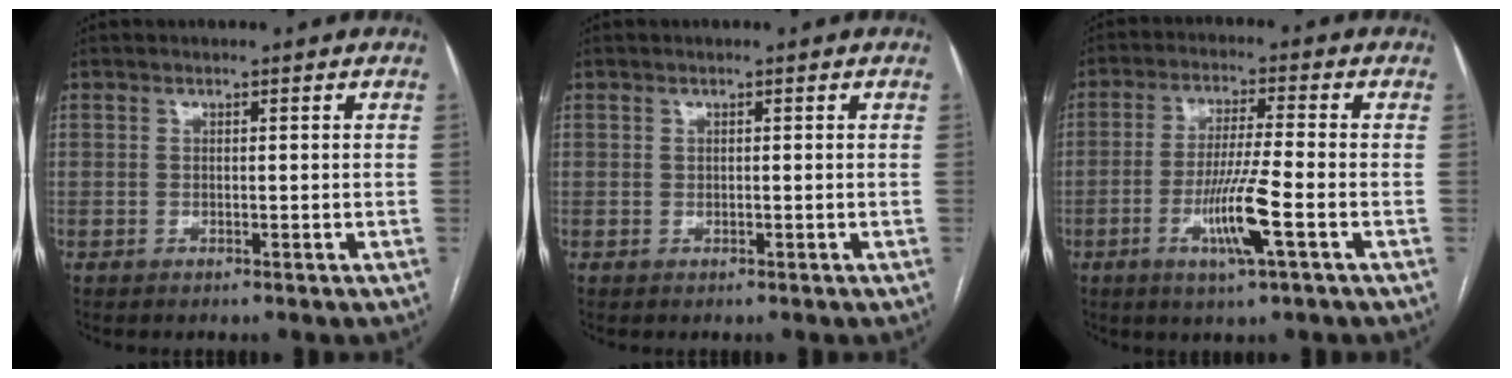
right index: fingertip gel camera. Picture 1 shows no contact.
{"total": 0.0}
{"total": 8.7, "force": [-3.0, -0.4, 8.1], "torque": [-0.156, -0.011, -0.056]}